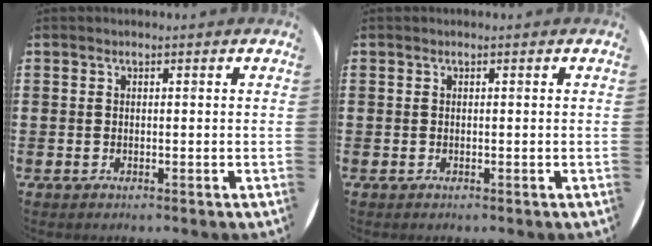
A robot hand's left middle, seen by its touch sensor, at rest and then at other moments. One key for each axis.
{"total": 0.0}